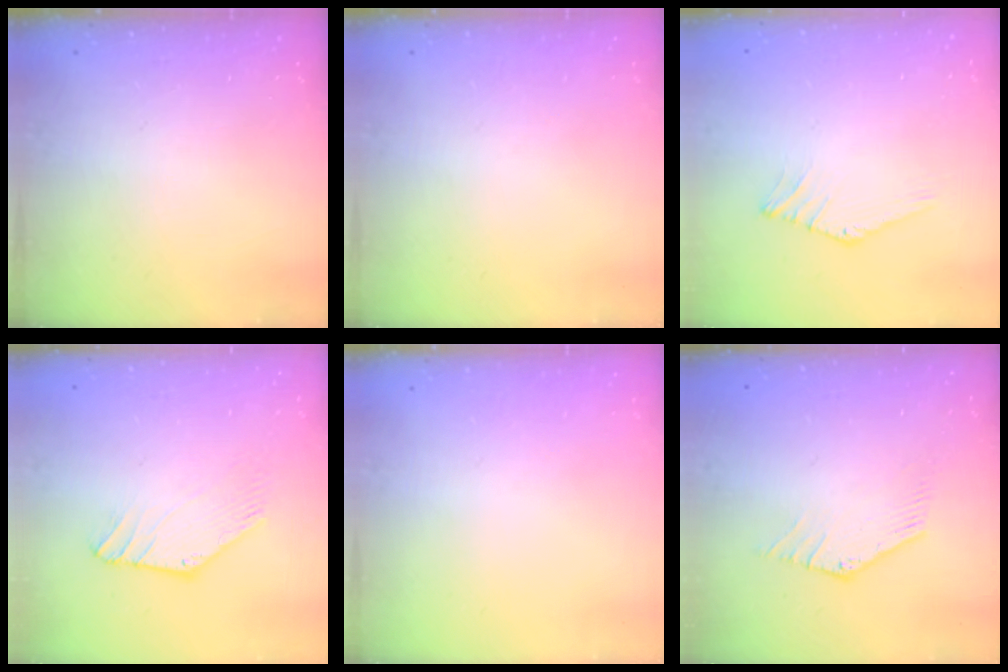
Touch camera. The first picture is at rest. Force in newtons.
{"total": 0.0}
{"total": 0.9, "press": 0.8, "slide": 0.4}
{"total": 1.3, "press": 1.3, "slide": 0.1}
{"total": 0.0}
{"total": 0.0}